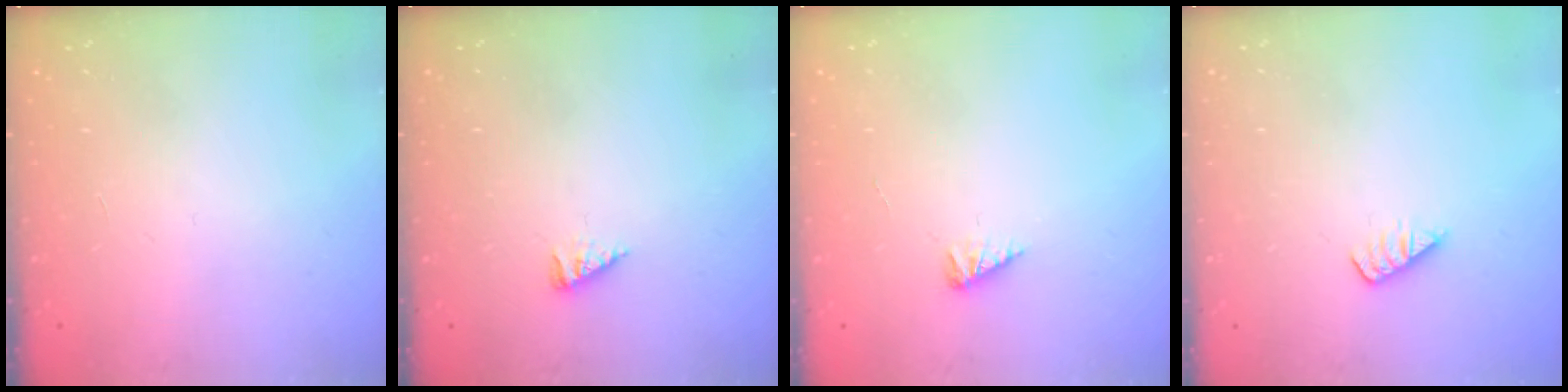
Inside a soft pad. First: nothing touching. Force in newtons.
{"total": 2.5, "press": 2.5, "slide": 0.4}
{"total": 2.2, "press": 2.2, "slide": 0.3}
{"total": 1.6, "press": 1.5, "slide": 0.3}